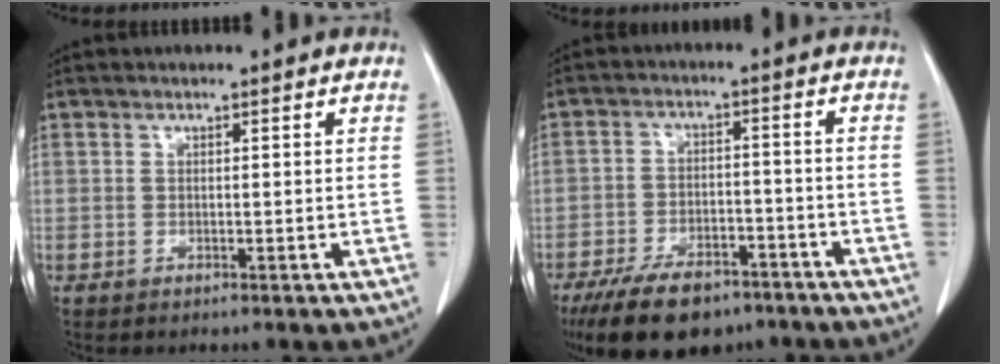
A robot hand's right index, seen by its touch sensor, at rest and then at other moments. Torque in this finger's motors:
{"motor_torque": [-0.09, -0.43, 0.06, -0.02]}